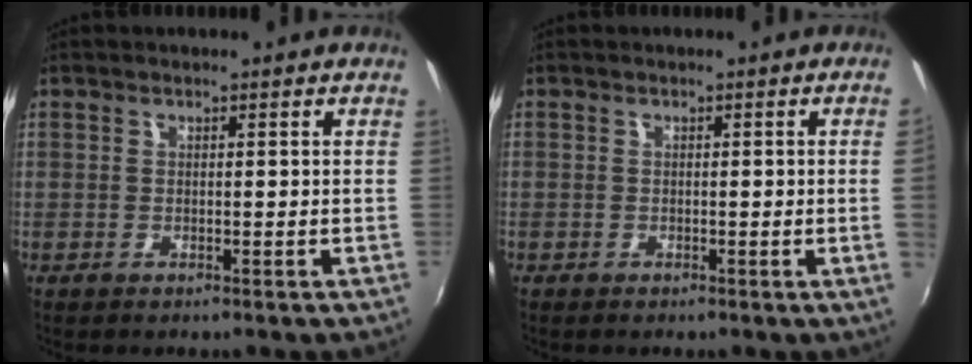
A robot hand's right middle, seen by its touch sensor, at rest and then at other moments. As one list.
[{"total": 1.5, "force": [0.0, -0.9, 1.2], "torque": [-0.011, -0.012, 0.002]}]